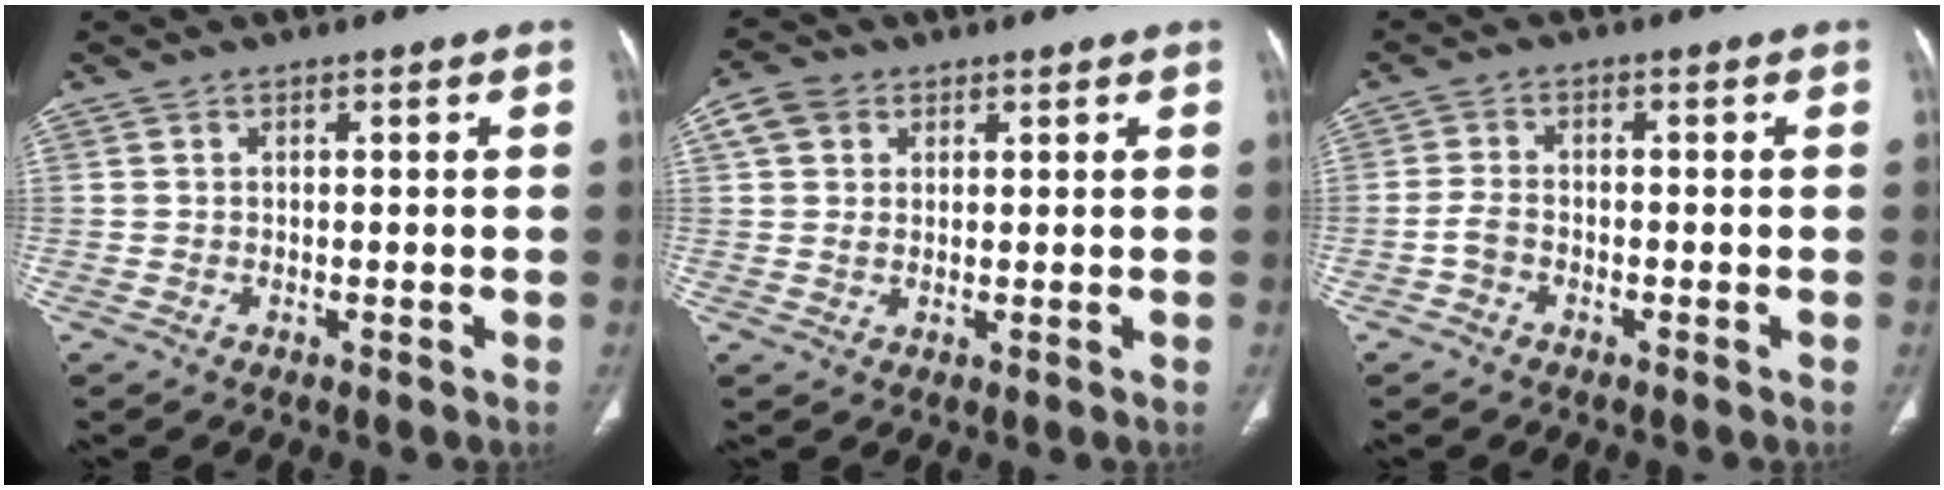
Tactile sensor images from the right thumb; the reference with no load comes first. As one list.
[{"total": 4.7, "force": [1.9, 3.7, 2.3], "torque": [-0.036, 0.003, 0.038]}, {"total": 2.6, "force": [-1.2, 1.8, 1.4], "torque": [-0.030, 0.012, -0.026]}]